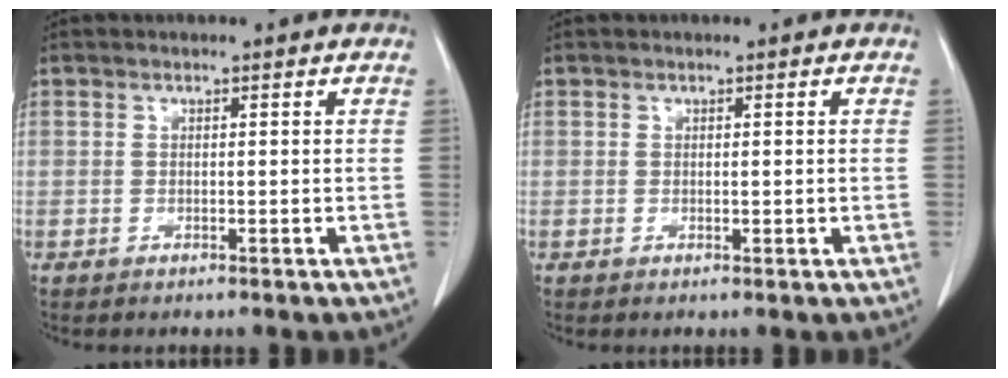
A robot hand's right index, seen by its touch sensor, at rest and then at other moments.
{"total": 0.7, "force": [0.1, 0.3, 0.7], "torque": [-0.013, -0.003, 0.004]}